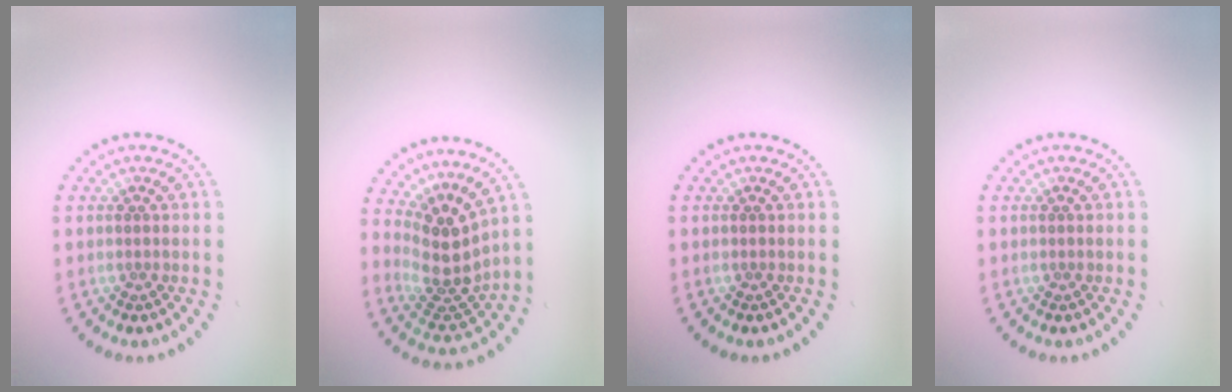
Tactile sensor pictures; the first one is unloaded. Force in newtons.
{"total": 4.2, "press": 3.2, "slide": 2.8}
{"total": 0.0}
{"total": 0.0}